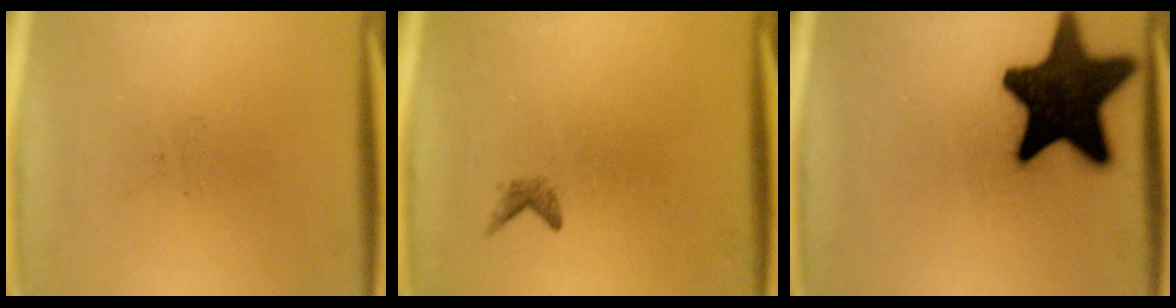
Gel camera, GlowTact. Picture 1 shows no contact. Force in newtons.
{"total": 0.9}
{"total": 19.4}